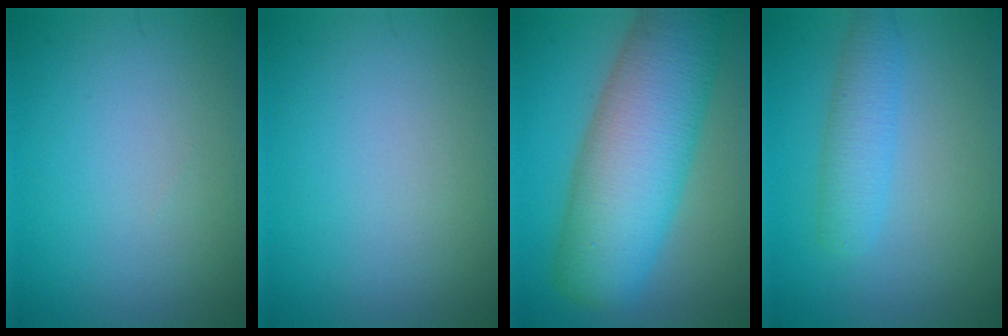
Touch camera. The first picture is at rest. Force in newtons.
{"total": 0.0}
{"total": 12.0, "press": 12.0, "slide": 0.5}
{"total": 2.8, "press": 2.8, "slide": 0.1}